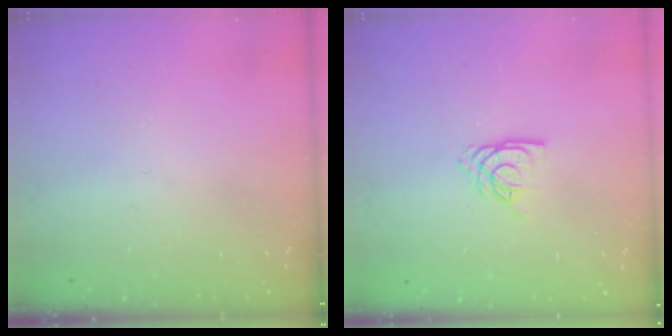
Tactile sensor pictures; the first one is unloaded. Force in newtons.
{"total": 7.9, "press": 7.8, "slide": 0.9}